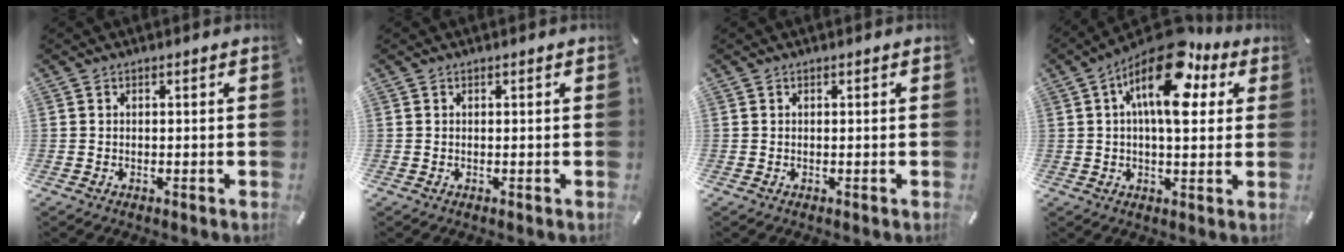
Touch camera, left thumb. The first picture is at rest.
{"total": 0.0}
{"total": 0.0}
{"total": 16.8, "force": [7.1, 7.5, 13.2], "torque": [-0.226, -0.035, 0.117]}